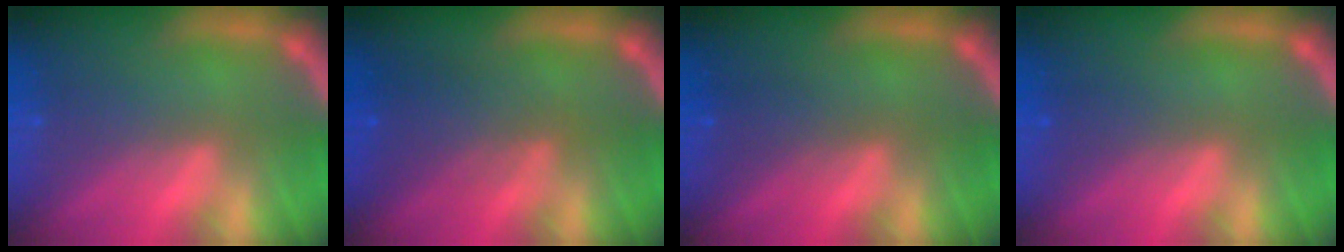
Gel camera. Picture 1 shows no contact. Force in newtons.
{"total": 3.6}
{"total": 1.4}
{"total": 0.9}